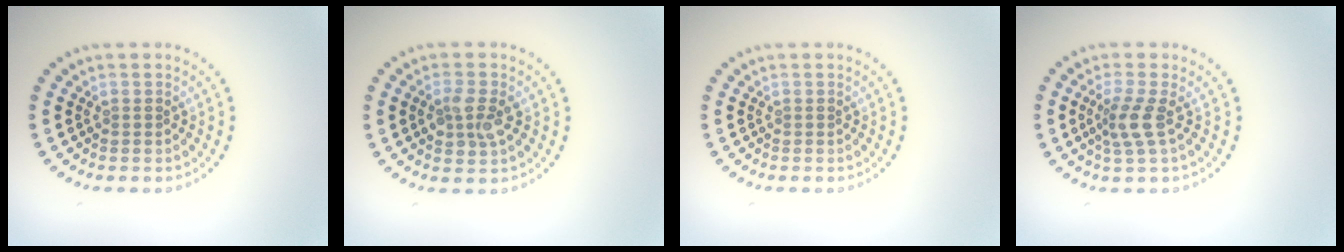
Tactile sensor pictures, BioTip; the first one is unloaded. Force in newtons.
{"total": 2.5, "press": 2.5, "slide": 0.2}
{"total": 0.0}
{"total": 2.4, "press": 1.8, "slide": 1.6}